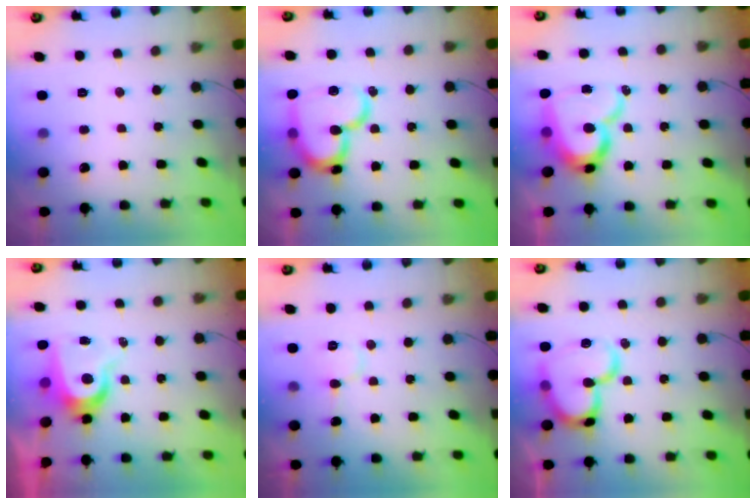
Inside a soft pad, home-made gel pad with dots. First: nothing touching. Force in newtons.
{"total": 20.1, "press": 20.0, "slide": 1.9}
{"total": 15.5, "press": 15.4, "slide": 1.5}
{"total": 8.5, "press": 8.5, "slide": 0.7}
{"total": 7.0, "press": 7.0, "slide": 0.3}
{"total": 17.8, "press": 17.6, "slide": 2.1}